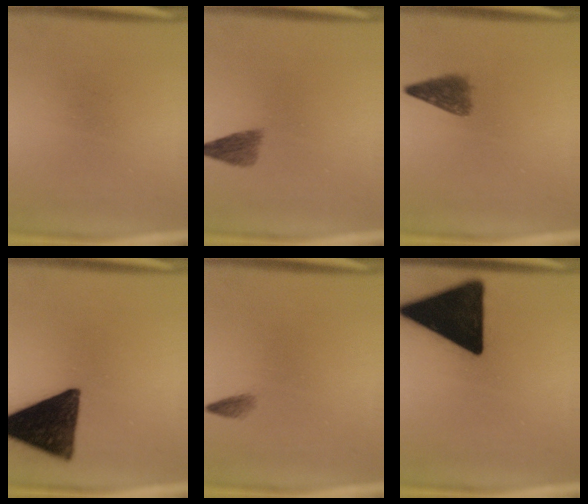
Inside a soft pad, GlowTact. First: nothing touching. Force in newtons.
{"total": 2.9}
{"total": 3.8}
{"total": 14.7}
{"total": 1.0}
{"total": 19.6}